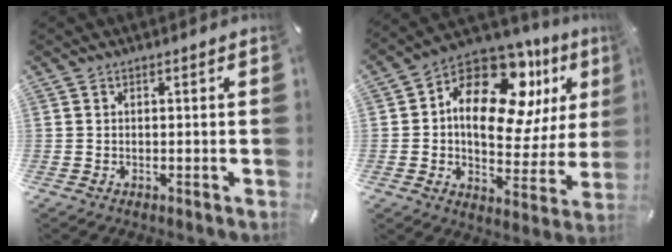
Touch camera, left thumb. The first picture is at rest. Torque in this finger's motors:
{"motor_torque": [1.43, 1.48, 1.52, -1.24, 0.43]}